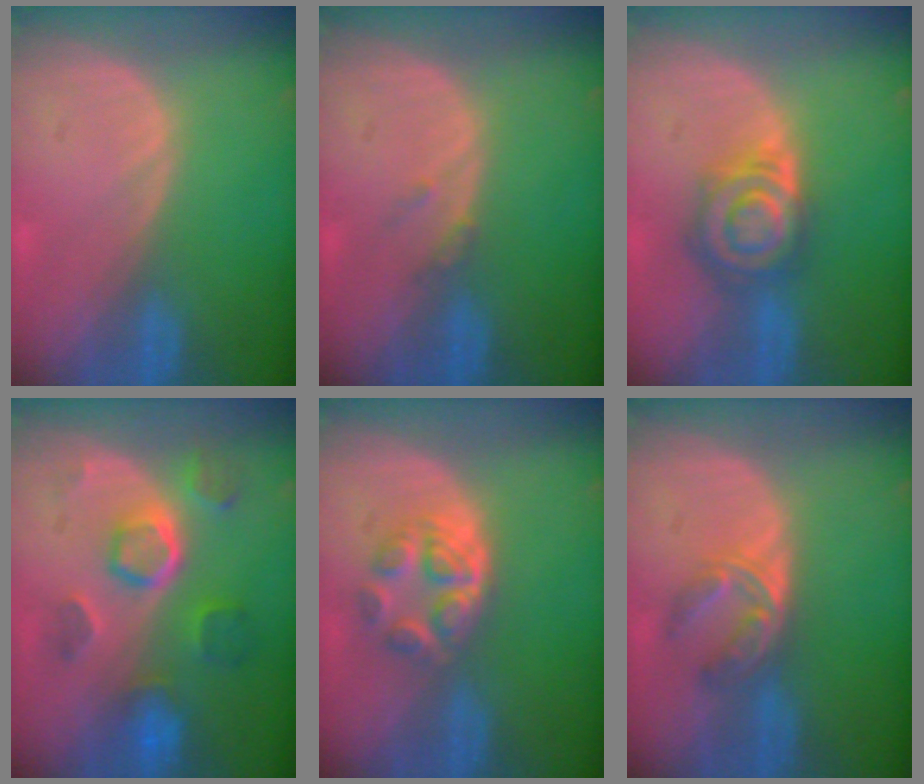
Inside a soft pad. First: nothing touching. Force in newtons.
{"total": 1.2, "press": 1.2, "slide": 0.3}
{"total": 7.6, "press": 6.9, "slide": 3.2}
{"total": 8.7, "press": 7.8, "slide": 3.9}
{"total": 6.2, "press": 5.2, "slide": 3.3}
{"total": 5.7, "press": 4.7, "slide": 3.3}